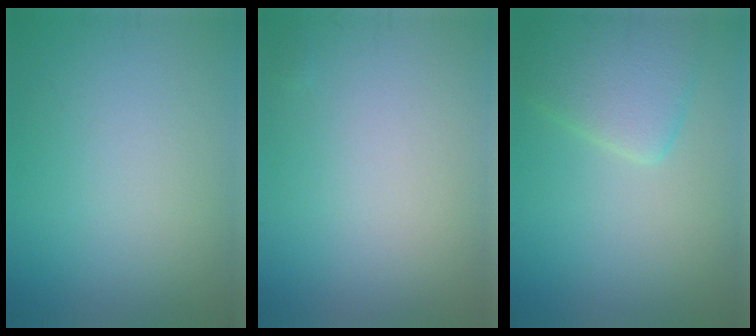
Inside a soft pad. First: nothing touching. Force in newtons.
{"total": 0.0}
{"total": 4.3, "press": 4.3, "slide": 0.2}